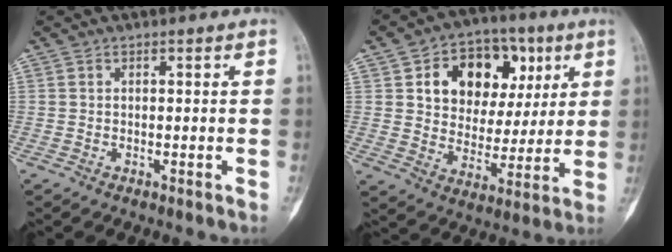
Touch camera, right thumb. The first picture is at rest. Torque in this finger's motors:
{"motor_torque": [-0.30, 1.43, 0.27, -0.11, 0.04]}